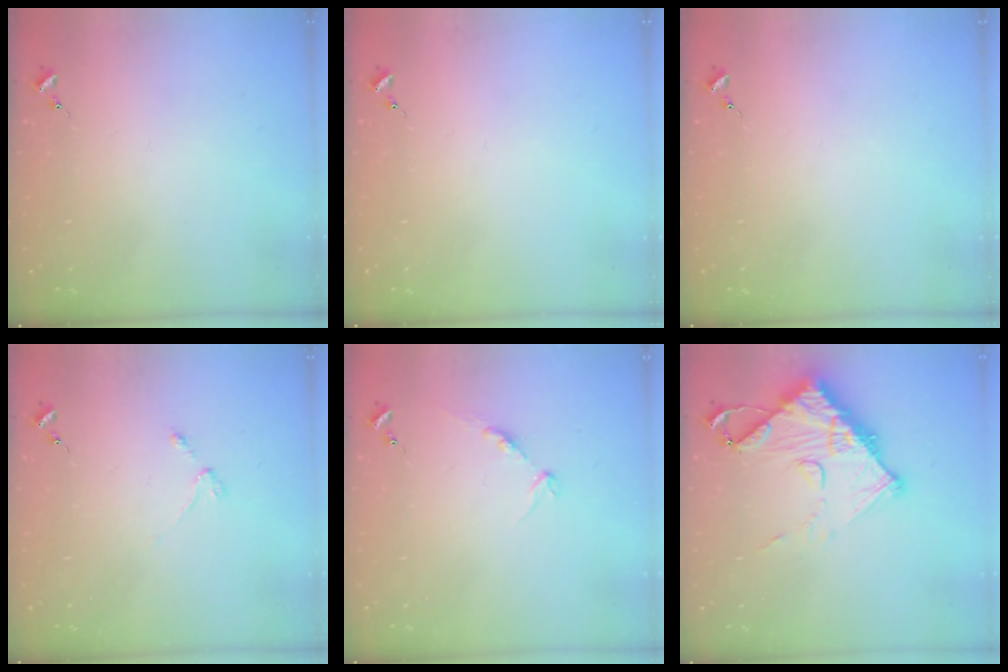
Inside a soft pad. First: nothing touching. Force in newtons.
{"total": 0.0}
{"total": 0.0}
{"total": 3.0, "press": 2.9, "slide": 0.5}
{"total": 5.3, "press": 5.2, "slide": 0.7}
{"total": 14.0, "press": 13.9, "slide": 1.3}